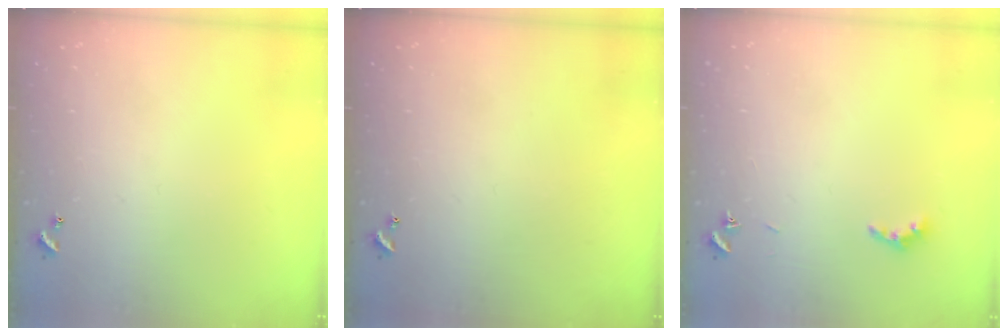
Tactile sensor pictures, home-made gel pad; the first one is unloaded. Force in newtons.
{"total": 0.0}
{"total": 3.5, "press": 3.4, "slide": 1.0}